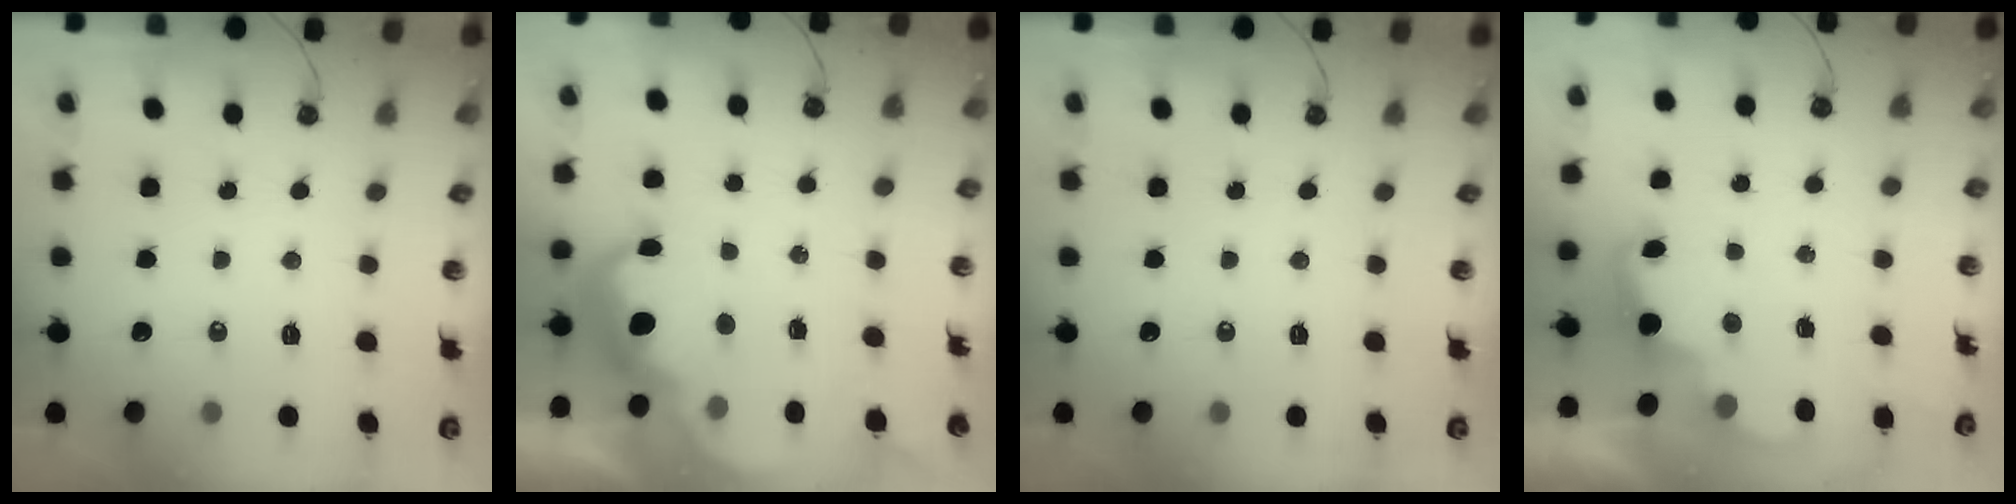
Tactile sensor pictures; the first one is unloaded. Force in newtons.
{"total": 9.1, "press": 9.1, "slide": 0.8}
{"total": 0.0}
{"total": 3.2, "press": 3.1, "slide": 0.7}